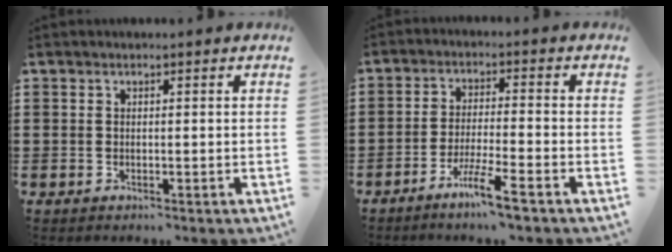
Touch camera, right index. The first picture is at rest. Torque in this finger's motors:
{"motor_torque": [1.05, -0.25, 0.40, 0.08]}